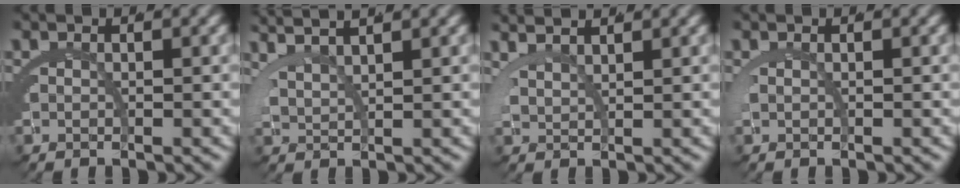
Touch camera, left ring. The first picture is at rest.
{"total": 4.2, "force": [3.9, 0.3, 1.5], "torque": [-0.032, 0.015, 0.066]}
{"total": 3.1, "force": [3.0, 0.2, 0.8], "torque": [-0.024, 0.010, 0.052]}
{"total": 0.0}